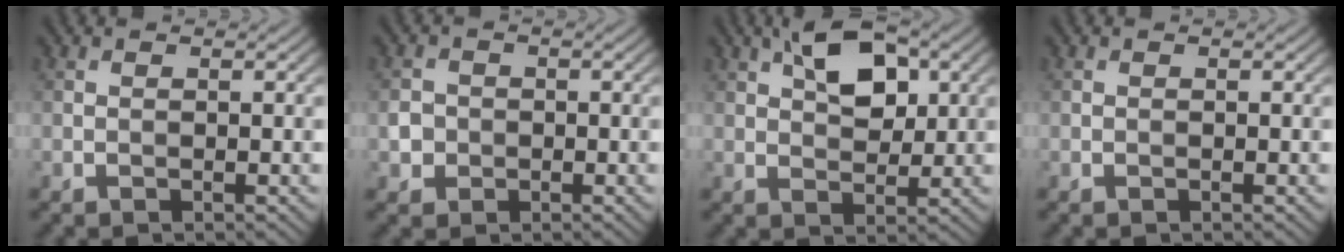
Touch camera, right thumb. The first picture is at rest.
{"total": 2.3, "force": [-0.5, 2.2, 0.6], "torque": [-0.014, -0.003, -0.013]}
{"total": 7.0, "force": [2.9, 3.8, 5.1], "torque": [-0.087, 0.007, 0.043]}
{"total": 0.0}